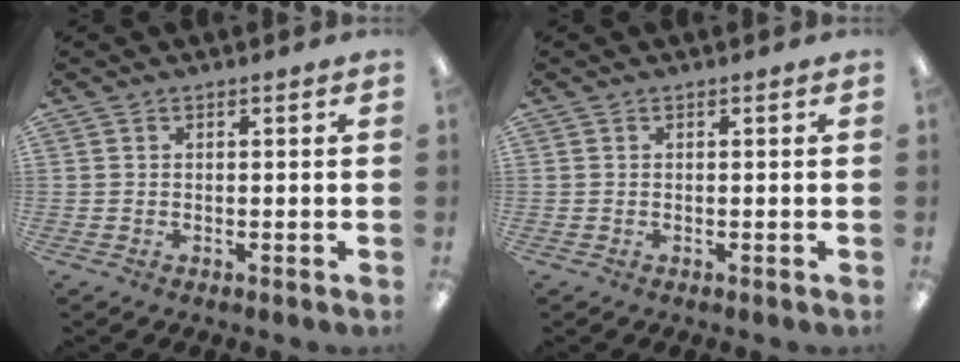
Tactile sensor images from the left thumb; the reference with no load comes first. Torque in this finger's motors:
{"motor_torque": [0.00, 0.00, 0.00, 0.00, 0.00]}